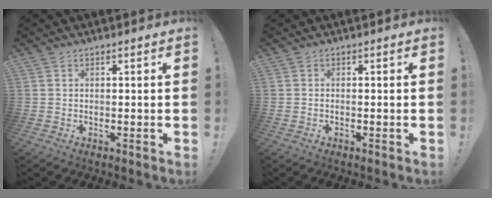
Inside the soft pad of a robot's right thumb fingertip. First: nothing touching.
{"total": 0.0}